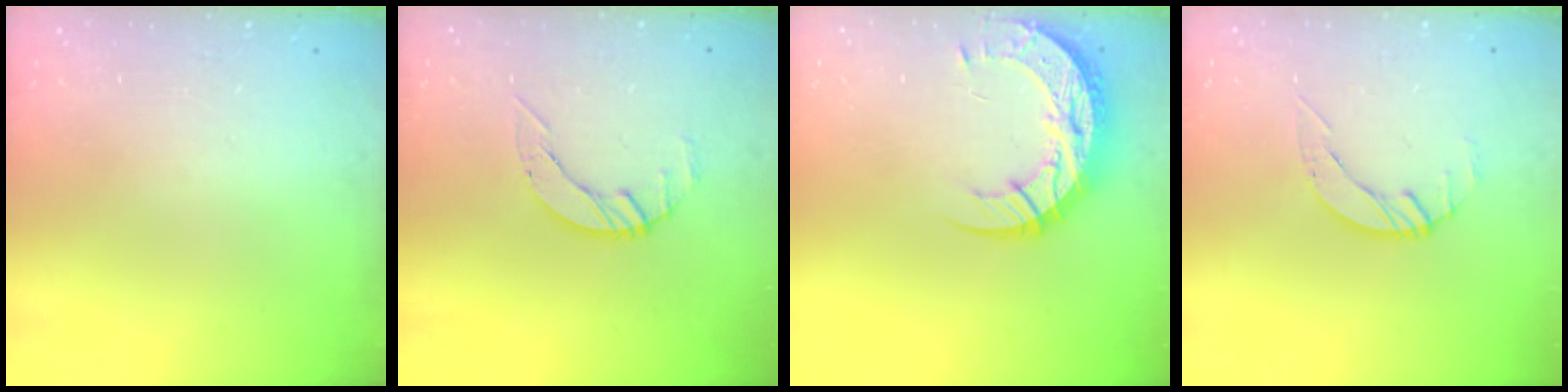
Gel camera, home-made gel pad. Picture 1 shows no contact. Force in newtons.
{"total": 3.3, "press": 3.3, "slide": 0.4}
{"total": 13.5, "press": 13.5, "slide": 1.0}
{"total": 2.9, "press": 2.8, "slide": 0.3}